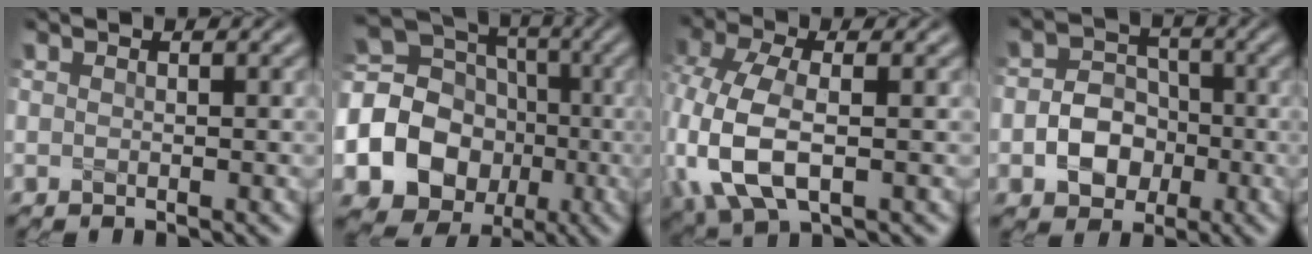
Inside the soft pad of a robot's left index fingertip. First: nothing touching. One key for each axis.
{"total": 17.4, "fx": -3.2, "fy": 15.7, "fz": 6.7, "tx": -0.180, "ty": -0.007, "tz": -0.071}
{"total": 8.1, "fx": -1.1, "fy": 4.7, "fz": 6.5, "tx": -0.167, "ty": -0.013, "tz": -0.022}
{"total": 4.5, "fx": -1.1, "fy": 3.7, "fz": 2.3, "tx": -0.025, "ty": -0.001, "tz": -0.025}